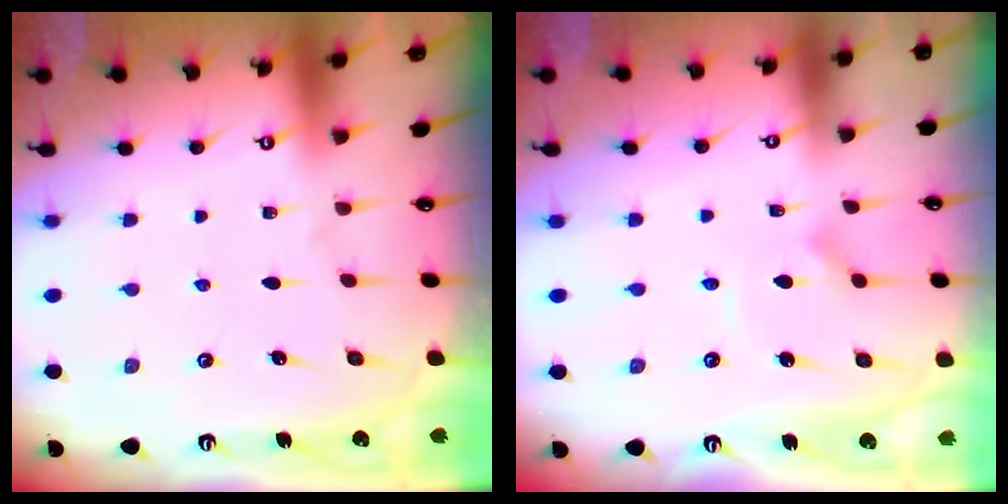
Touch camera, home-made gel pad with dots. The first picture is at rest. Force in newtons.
{"total": 2.6, "press": 2.6, "slide": 0.3}